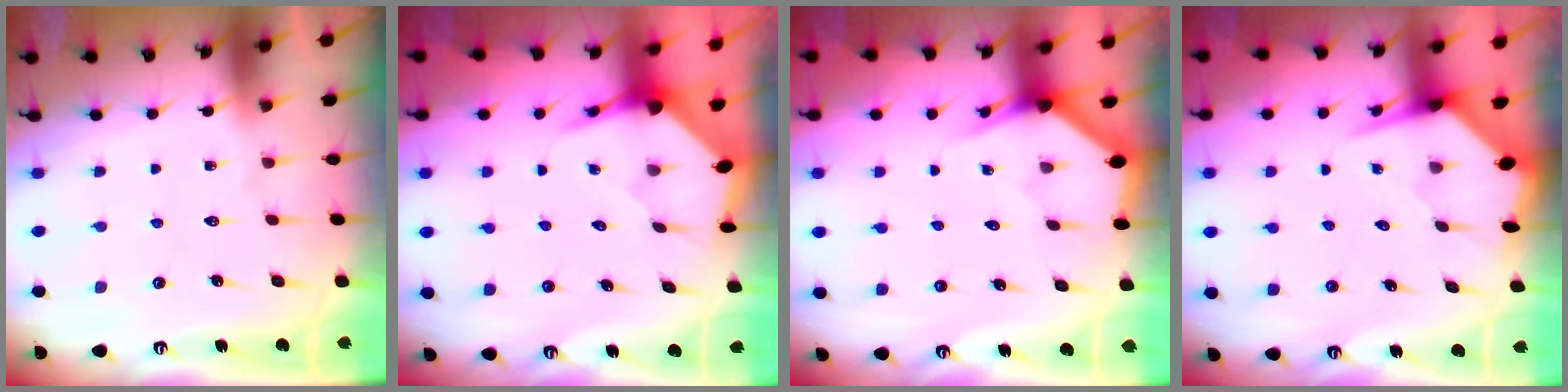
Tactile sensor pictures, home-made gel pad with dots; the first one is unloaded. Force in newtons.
{"total": 3.5, "press": 3.4, "slide": 0.5}
{"total": 3.1, "press": 3.1, "slide": 0.1}
{"total": 3.6, "press": 3.6, "slide": 0.4}